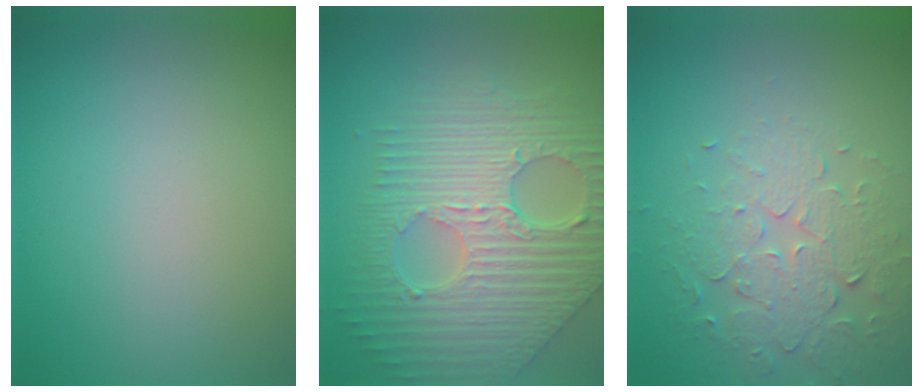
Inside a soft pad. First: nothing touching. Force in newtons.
{"total": 10.0, "press": 6.9, "slide": 7.2}
{"total": 4.1, "press": 3.5, "slide": 2.2}